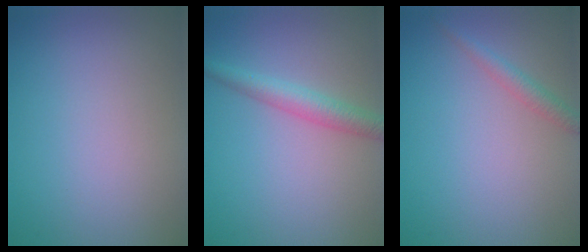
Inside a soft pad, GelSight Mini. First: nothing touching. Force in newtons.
{"total": 2.8, "press": 2.8, "slide": 0.0}
{"total": 1.5, "press": 1.5, "slide": 0.1}